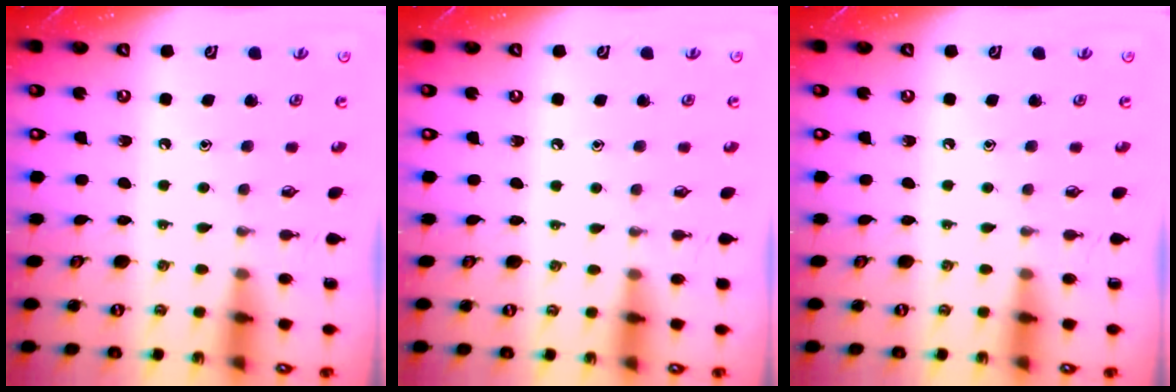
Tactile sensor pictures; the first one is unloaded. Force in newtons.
{"total": 2.9, "press": 2.8, "slide": 0.4}
{"total": 0.0}